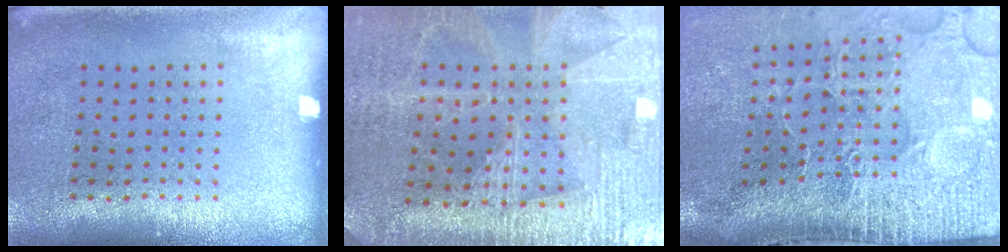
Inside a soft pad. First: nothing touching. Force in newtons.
{"total": 3.0, "press": 2.9, "slide": 0.5}
{"total": 5.1, "press": 4.1, "slide": 3.1}